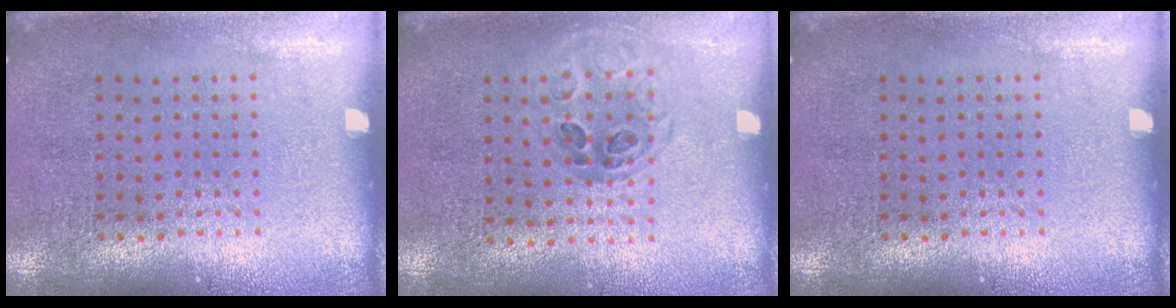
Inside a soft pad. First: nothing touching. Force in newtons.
{"total": 0.9, "press": 0.8, "slide": 0.4}
{"total": 0.0}